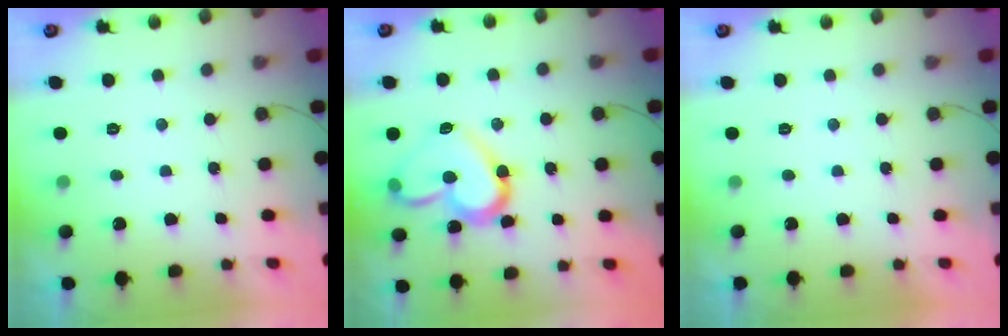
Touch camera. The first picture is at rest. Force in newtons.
{"total": 15.1, "press": 15.0, "slide": 0.8}
{"total": 1.6, "press": 1.6, "slide": 0.0}